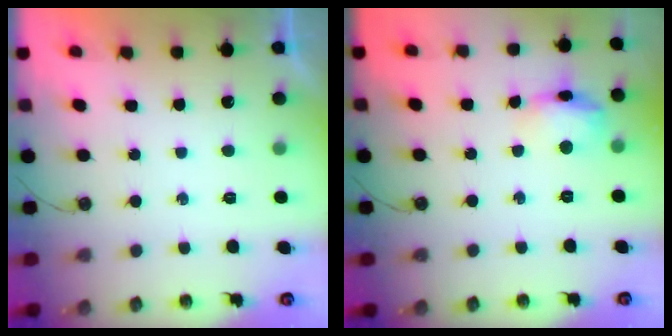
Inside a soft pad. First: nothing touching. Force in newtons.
{"total": 11.9, "press": 11.9, "slide": 1.0}